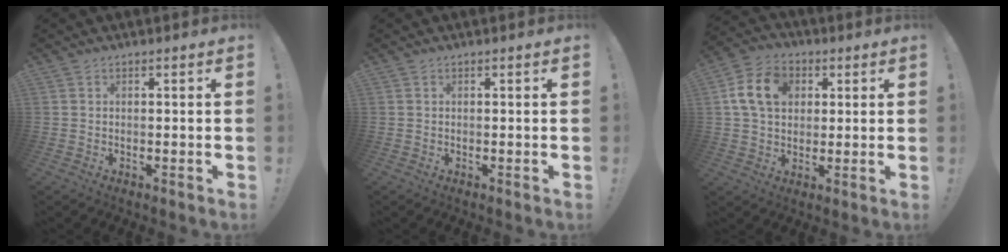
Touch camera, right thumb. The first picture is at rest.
{"total": 0.0}
{"total": 12.9, "force": [3.3, 9.7, 7.8], "torque": [-0.132, 0.011, 0.067]}